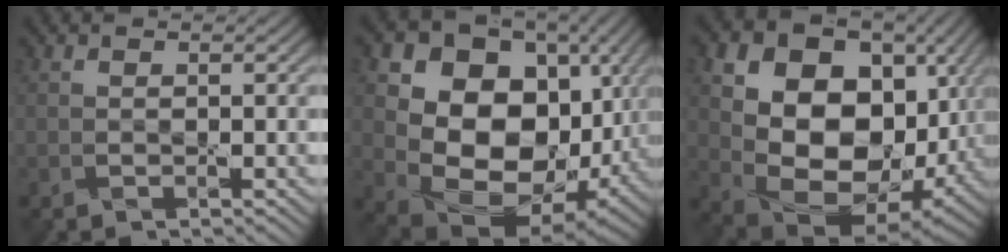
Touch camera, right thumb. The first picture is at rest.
{"total": 17.2, "force": [2.3, 12.7, 11.3], "torque": [-0.213, -0.029, 0.064]}
{"total": 18.9, "force": [2.5, 13.6, 12.8], "torque": [-0.251, -0.014, 0.080]}